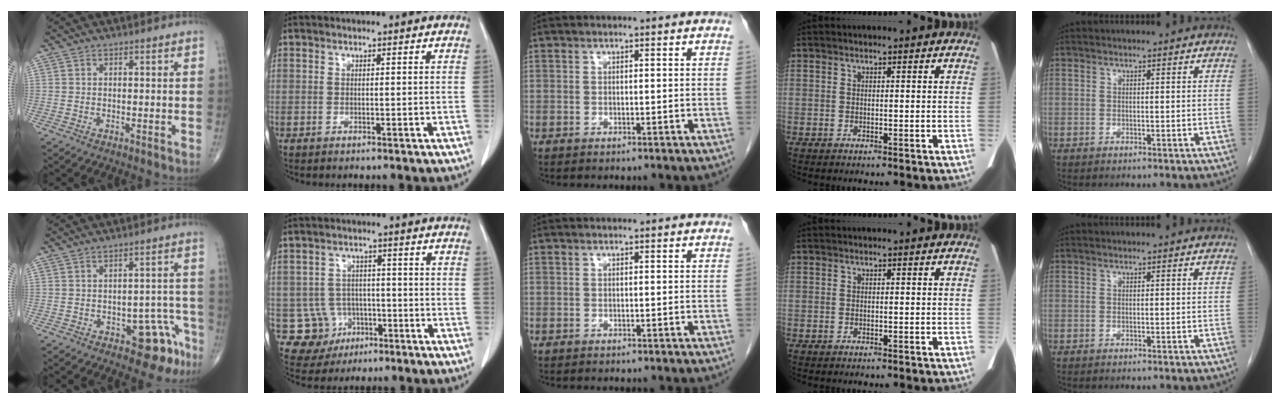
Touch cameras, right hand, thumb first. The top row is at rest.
{"thumb": {"total": 8.4, "force": [-4.5, 4.3, 5.7], "torque": [-0.031, 0.037, -0.052]}, "index": {"total": 7.3, "force": [-2.4, 6.9, 0.8], "torque": [-0.016, 0.010, -0.029]}}